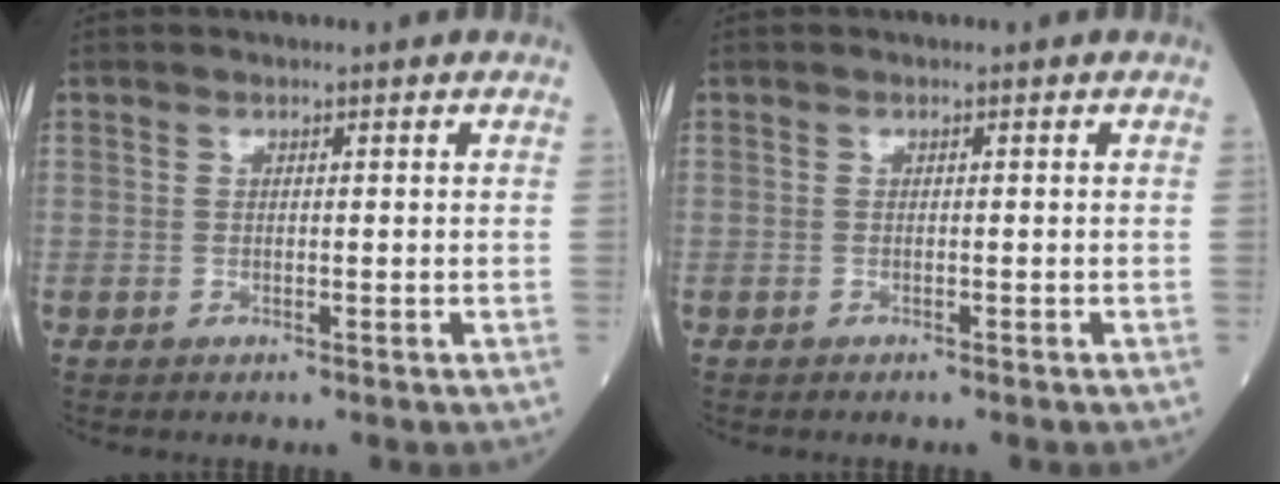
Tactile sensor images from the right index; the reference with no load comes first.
{"total": 0.6, "force": [-0.5, 0.0, 0.3], "torque": [-0.003, 0.000, -0.004]}